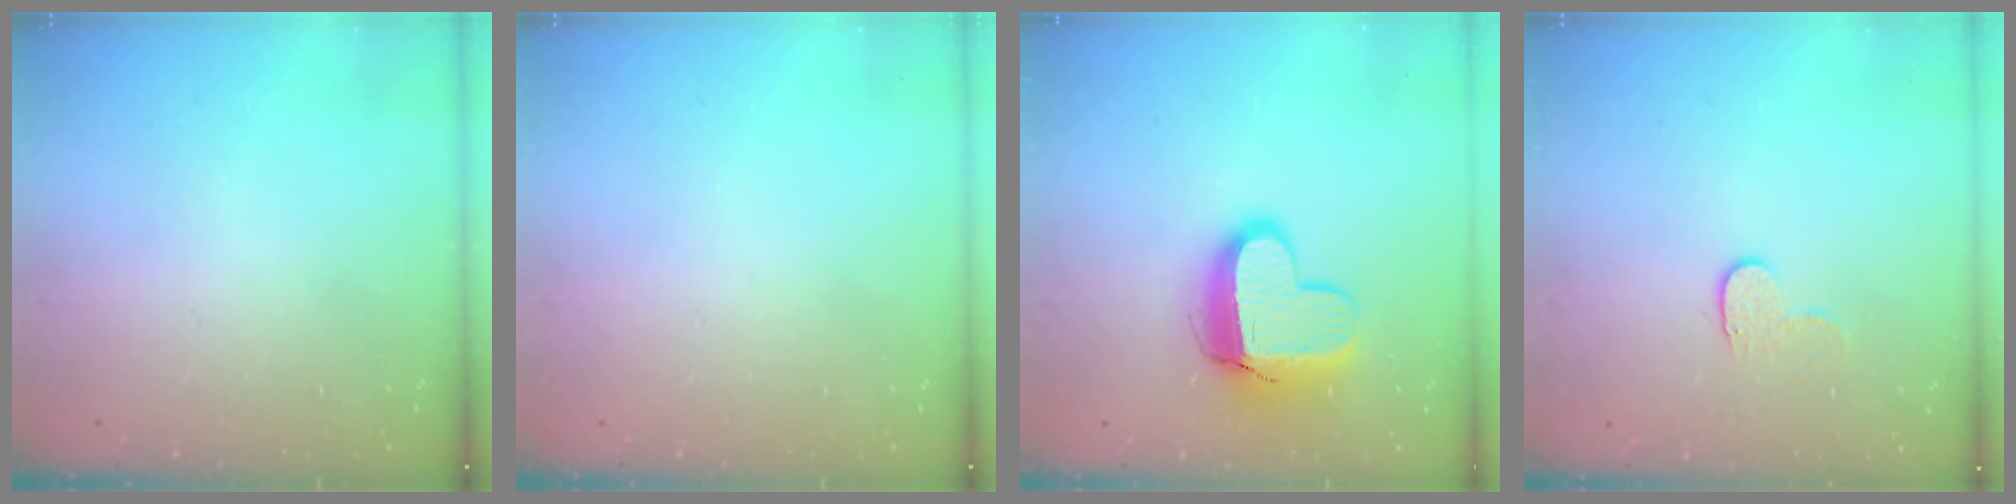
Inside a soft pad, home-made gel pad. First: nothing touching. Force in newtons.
{"total": 0.0}
{"total": 12.3, "press": 12.2, "slide": 1.3}
{"total": 5.8, "press": 5.8, "slide": 0.5}